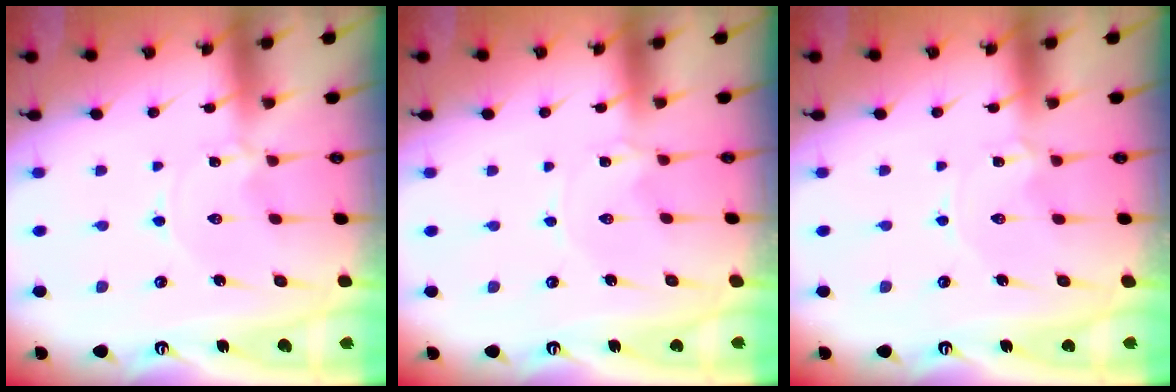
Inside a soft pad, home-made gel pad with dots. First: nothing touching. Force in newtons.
{"total": 1.8, "press": 1.8, "slide": 0.2}
{"total": 1.1, "press": 1.1, "slide": 0.2}